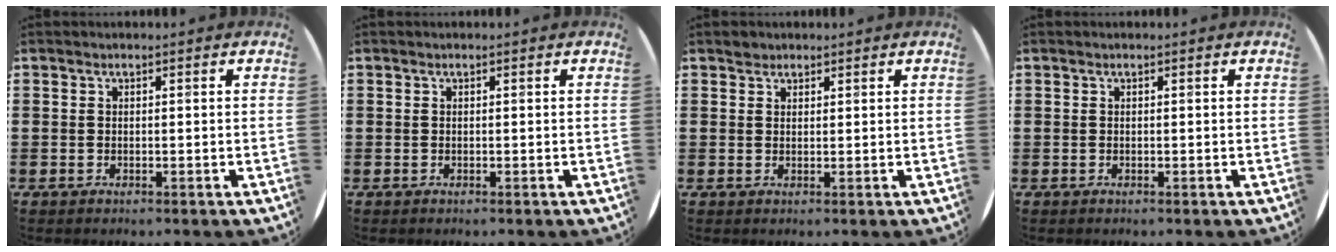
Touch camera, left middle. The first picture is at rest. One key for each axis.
{"total": 0.0}
{"total": 1.2, "fx": 1.1, "fy": 0.5, "fz": -0.1, "tx": 0.008, "ty": -0.001, "tz": 0.020}
{"total": 0.0}